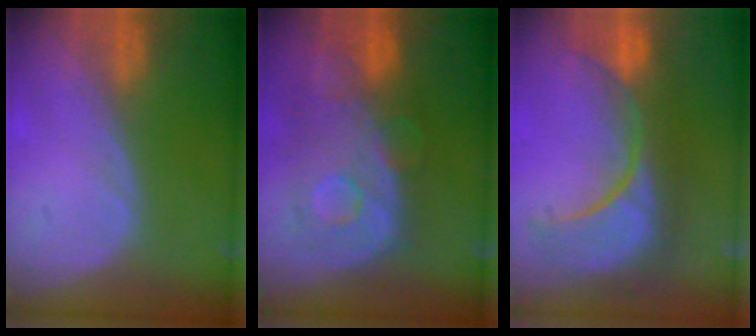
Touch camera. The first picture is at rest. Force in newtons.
{"total": 11.2, "press": 9.7, "slide": 5.5}
{"total": 10.9, "press": 10.2, "slide": 3.9}